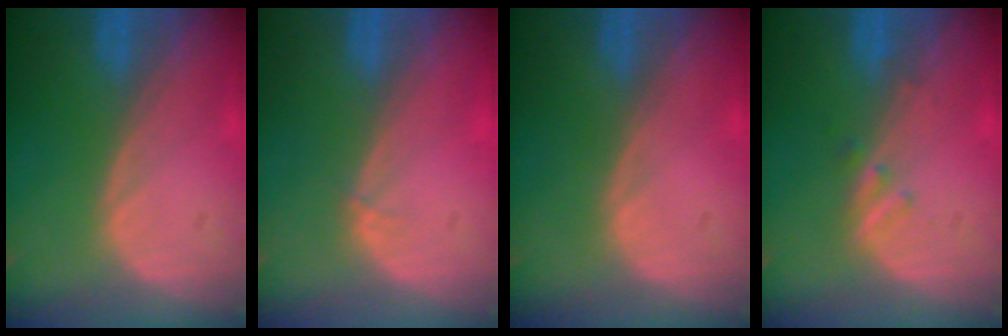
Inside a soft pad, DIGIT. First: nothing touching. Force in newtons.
{"total": 0.6, "press": 0.4, "slide": 0.3}
{"total": 0.0}
{"total": 1.4, "press": 1.4, "slide": 0.2}